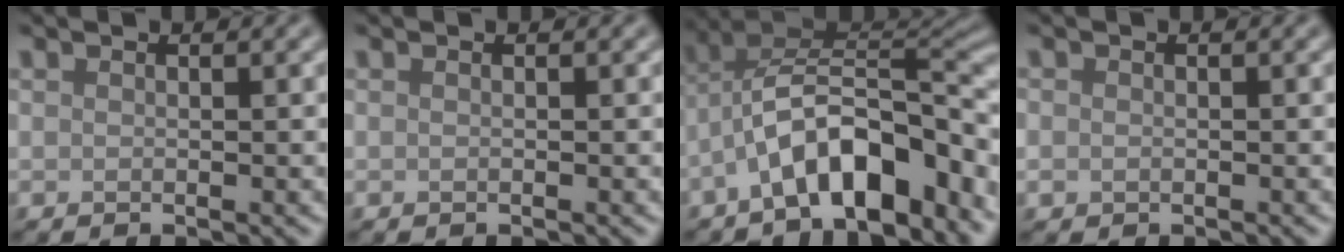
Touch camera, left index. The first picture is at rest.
{"total": 0.0}
{"total": 10.4, "force": [-4.4, 4.7, 8.1], "torque": [-0.113, 0.019, -0.080]}
{"total": 1.0, "force": [-0.3, 0.9, 0.2], "torque": [0.000, -0.006, -0.006]}